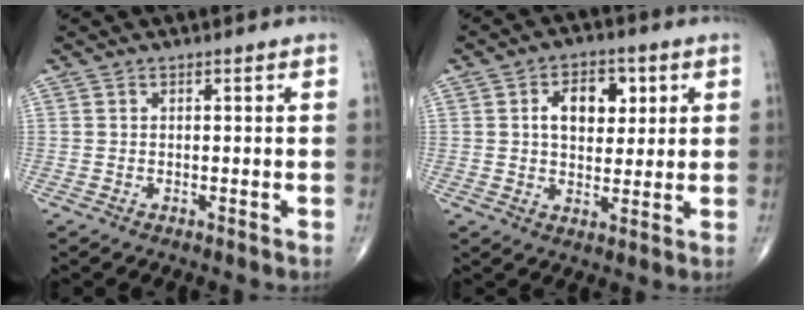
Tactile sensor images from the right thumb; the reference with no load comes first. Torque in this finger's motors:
{"motor_torque": [0.06, 0.04, 0.75, 0.09, 0.00]}